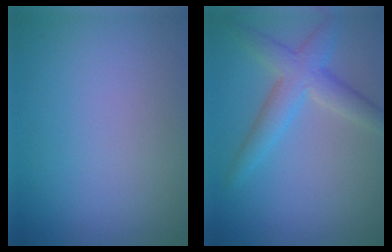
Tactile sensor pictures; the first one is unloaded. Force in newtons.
{"total": 4.2, "press": 4.2, "slide": 0.1}